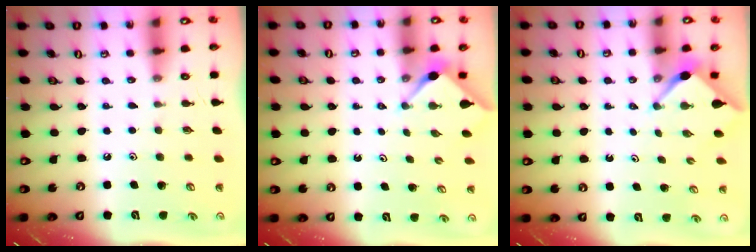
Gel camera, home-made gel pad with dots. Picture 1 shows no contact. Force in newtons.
{"total": 2.8, "press": 2.7, "slide": 0.5}
{"total": 2.5, "press": 2.5, "slide": 0.3}